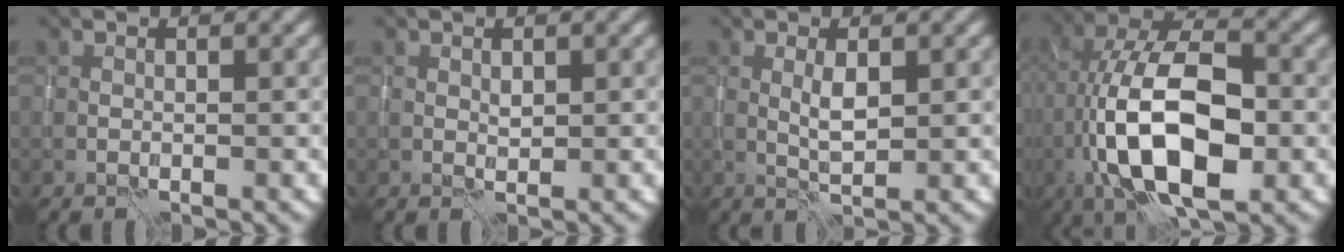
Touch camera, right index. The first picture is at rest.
{"total": 0.6, "force": [0.4, 0.3, 0.4], "torque": [-0.008, -0.003, 0.009]}
{"total": 1.7, "force": [0.3, 0.4, 1.6], "torque": [-0.036, 0.000, 0.007]}
{"total": 12.9, "force": [-3.0, 5.7, 11.2], "torque": [-0.195, 0.016, -0.059]}